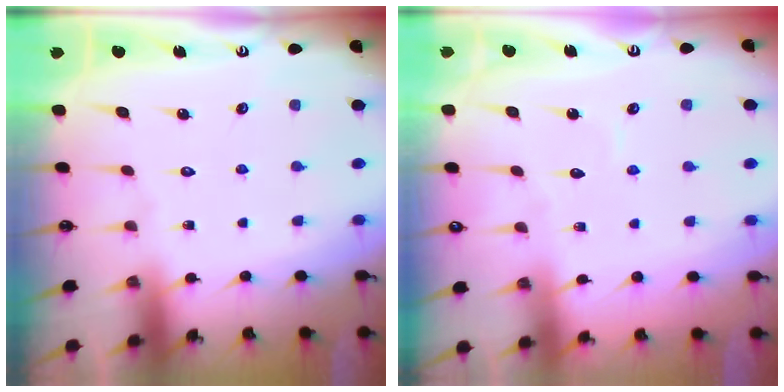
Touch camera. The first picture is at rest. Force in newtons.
{"total": 2.4, "press": 2.4, "slide": 0.3}